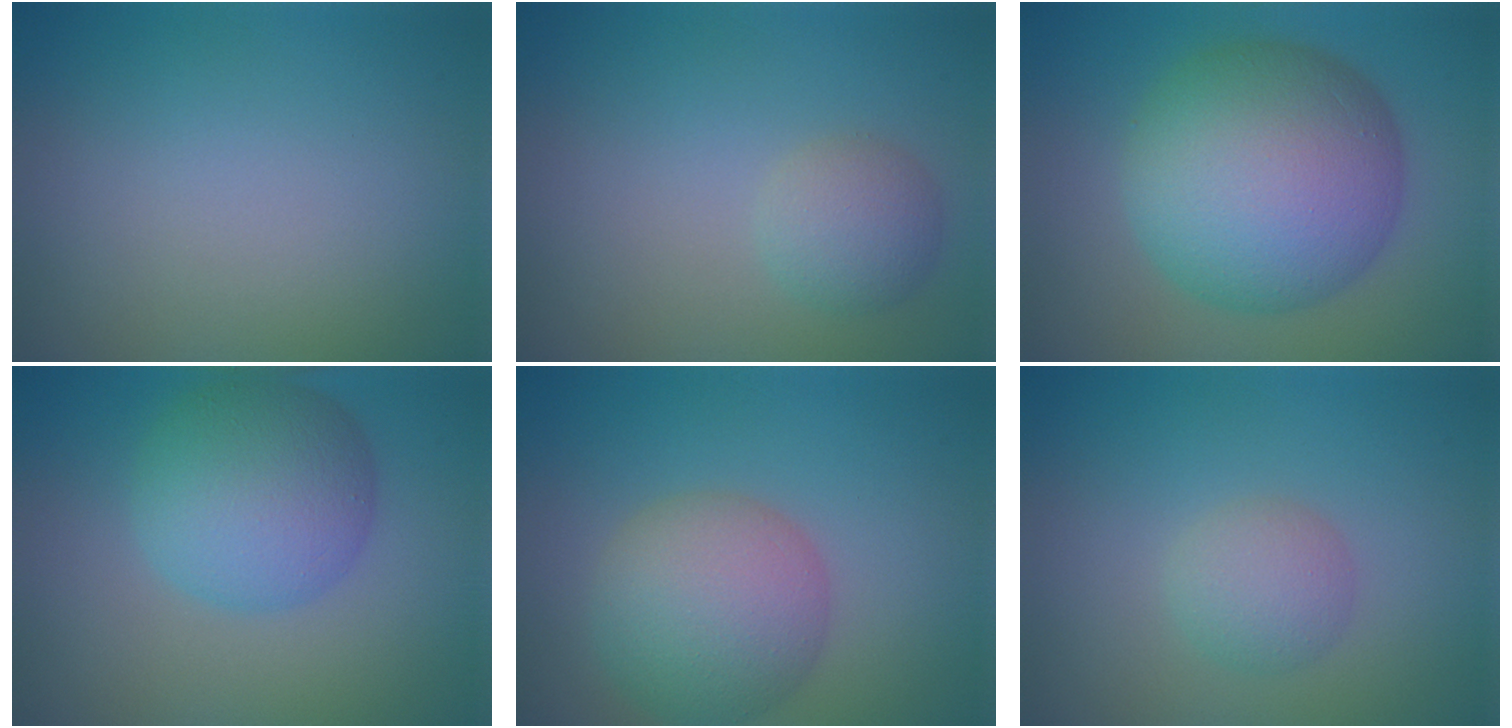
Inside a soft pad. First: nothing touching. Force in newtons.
{"total": 2.4, "press": 2.4, "slide": 0.0}
{"total": 12.4, "press": 12.4, "slide": 0.2}
{"total": 6.6, "press": 6.6, "slide": 0.1}
{"total": 6.8, "press": 6.8, "slide": 0.3}
{"total": 2.3, "press": 2.3, "slide": 0.1}